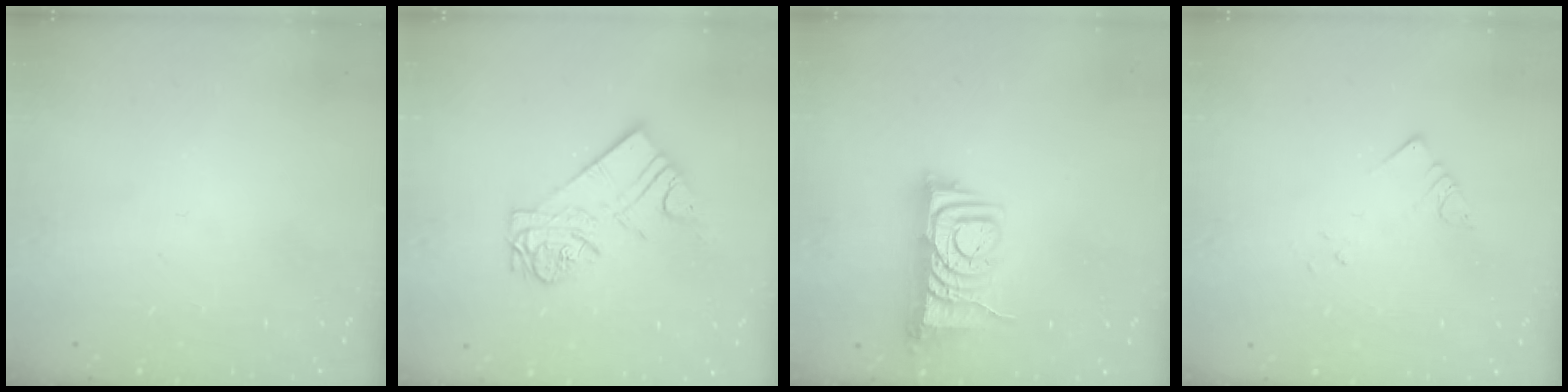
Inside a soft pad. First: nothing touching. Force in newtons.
{"total": 11.0, "press": 11.0, "slide": 1.1}
{"total": 7.9, "press": 7.9, "slide": 1.0}
{"total": 2.9, "press": 2.9, "slide": 0.4}